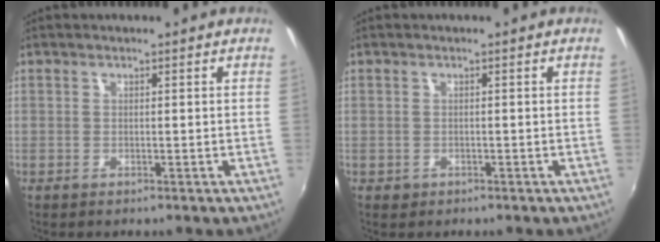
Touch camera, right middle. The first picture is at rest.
{"total": 1.2, "force": [-0.6, 1.0, 0.3], "torque": [-0.009, -0.004, -0.006]}